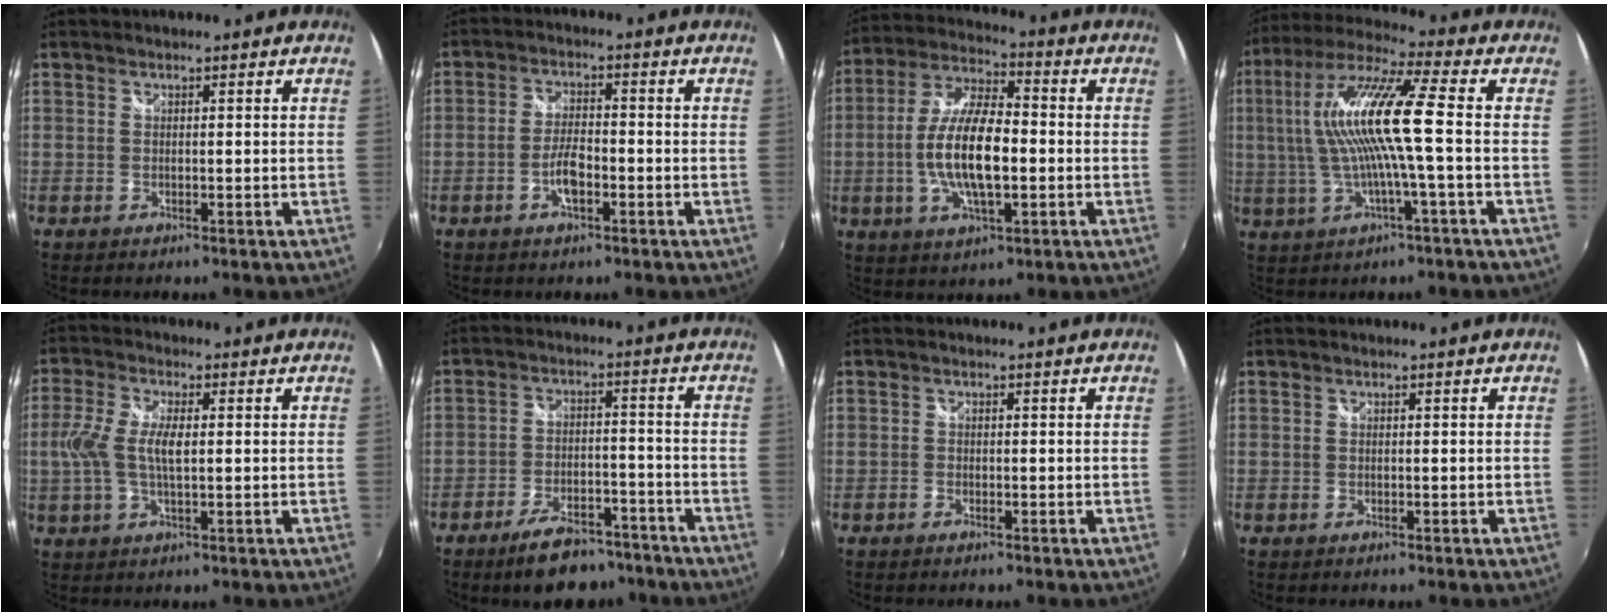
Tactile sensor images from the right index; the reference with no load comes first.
{"total": 4.7, "force": [-2.1, 1.7, 3.8], "torque": [-0.080, 0.003, -0.038]}
{"total": 13.7, "force": [-2.1, 5.0, 12.6], "torque": [-0.255, 0.004, -0.039]}
{"total": 13.9, "force": [-0.1, 0.1, 13.9], "torque": [-0.261, 0.007, -0.001]}
{"total": 7.5, "force": [0.2, 2.7, 7.0], "torque": [-0.146, 0.003, 0.003]}
{"total": 12.0, "force": [-9.3, 4.9, 5.7], "torque": [-0.112, 0.012, -0.133]}
{"total": 0.6, "force": [-0.5, 0.3, 0.2], "torque": [-0.004, -0.001, -0.010]}
{"total": 0.0}